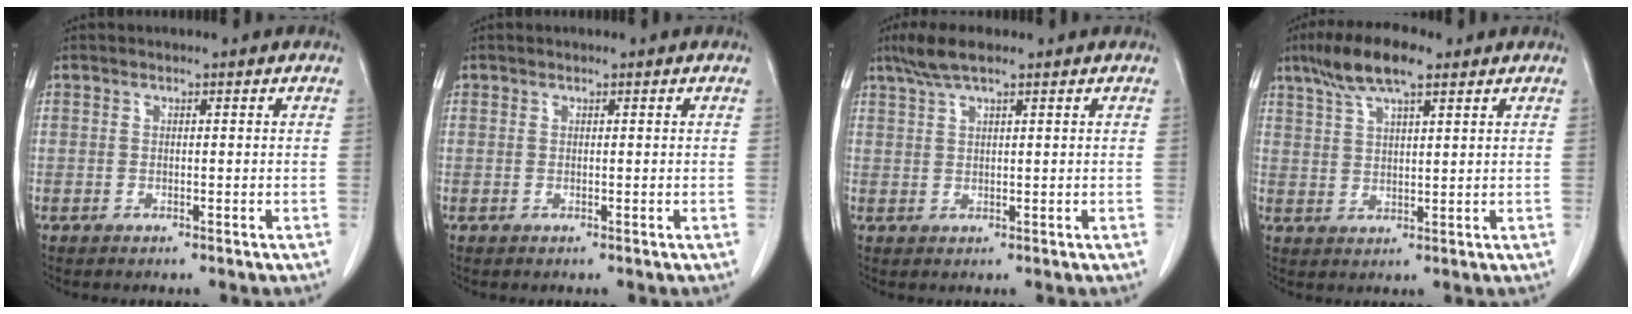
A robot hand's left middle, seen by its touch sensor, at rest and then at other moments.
{"total": 0.0}
{"total": 4.4, "force": [3.2, 0.6, 3.0], "torque": [-0.068, 0.014, 0.064]}
{"total": 8.5, "force": [5.7, 1.8, 6.0], "torque": [-0.120, 0.017, 0.103]}